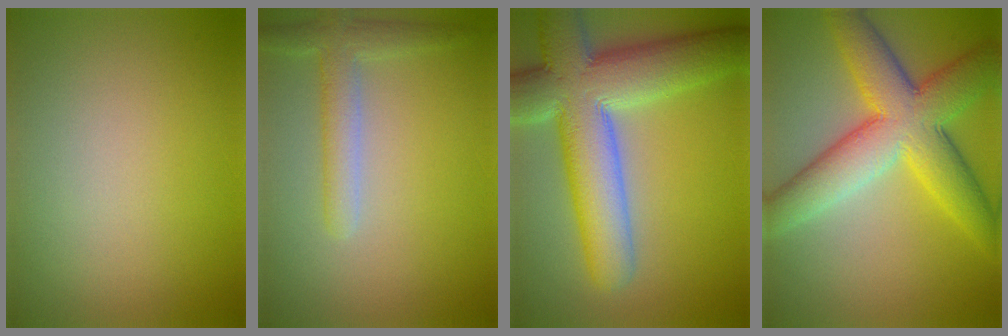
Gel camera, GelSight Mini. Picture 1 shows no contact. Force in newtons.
{"total": 3.0, "press": 3.0, "slide": 0.2}
{"total": 11.8, "press": 11.8, "slide": 1.0}
{"total": 9.5, "press": 9.5, "slide": 0.2}